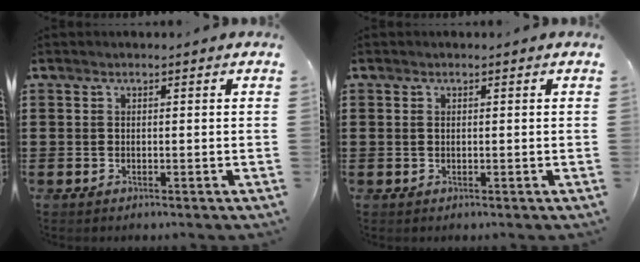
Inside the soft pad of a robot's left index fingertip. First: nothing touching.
{"total": 0.5, "force": [0.1, 0.2, 0.5], "torque": [-0.011, 0.000, 0.002]}